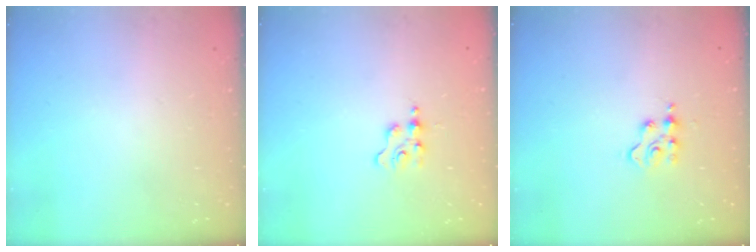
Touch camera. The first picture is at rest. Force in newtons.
{"total": 2.0, "press": 2.0, "slide": 0.2}
{"total": 3.4, "press": 3.4, "slide": 0.5}